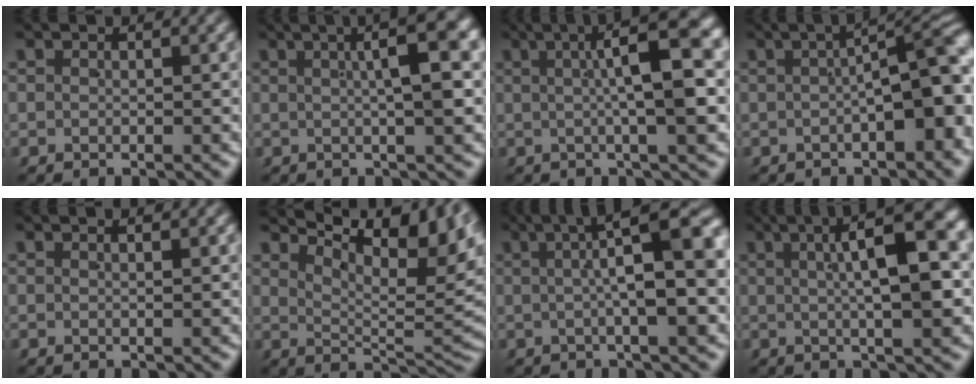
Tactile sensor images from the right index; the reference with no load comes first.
{"total": 6.3, "force": [1.9, 0.6, 5.9], "torque": [-0.069, 0.030, 0.023]}
{"total": 9.0, "force": [2.6, 1.4, 8.6], "torque": [-0.097, 0.041, 0.027]}
{"total": 7.5, "force": [-1.0, 3.0, 6.8], "torque": [-0.077, -0.003, -0.007]}
{"total": 0.5, "force": [0.3, -0.4, 0.3], "torque": [-0.002, -0.001, 0.007]}
{"total": 11.1, "force": [6.6, 3.2, 8.3], "torque": [-0.085, 0.027, 0.097]}
{"total": 8.9, "force": [2.0, 2.0, 8.5], "torque": [-0.094, 0.026, 0.027]}
{"total": 9.1, "force": [2.8, 1.9, 8.4], "torque": [-0.100, 0.038, 0.035]}